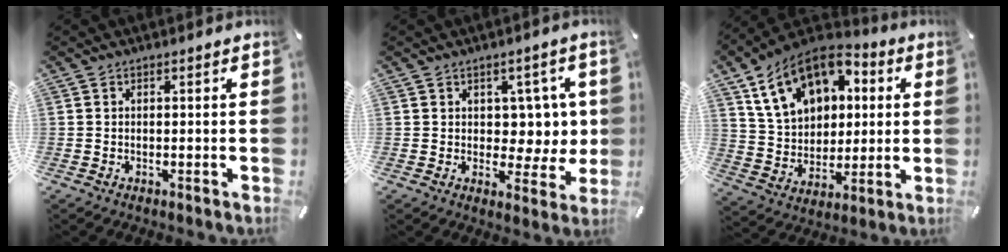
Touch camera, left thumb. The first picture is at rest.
{"total": 7.1, "force": [2.0, 5.7, 3.8], "torque": [-0.039, -0.005, 0.037]}
{"total": 17.1, "force": [7.4, 12.5, 9.0], "torque": [-0.182, -0.022, 0.139]}